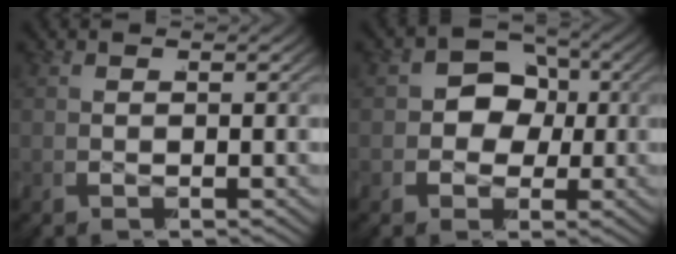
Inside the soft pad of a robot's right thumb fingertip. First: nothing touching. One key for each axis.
{"total": 7.2, "fx": 0.1, "fy": 5.9, "fz": 4.1, "tx": -0.081, "ty": -0.017, "tz": 0.002}